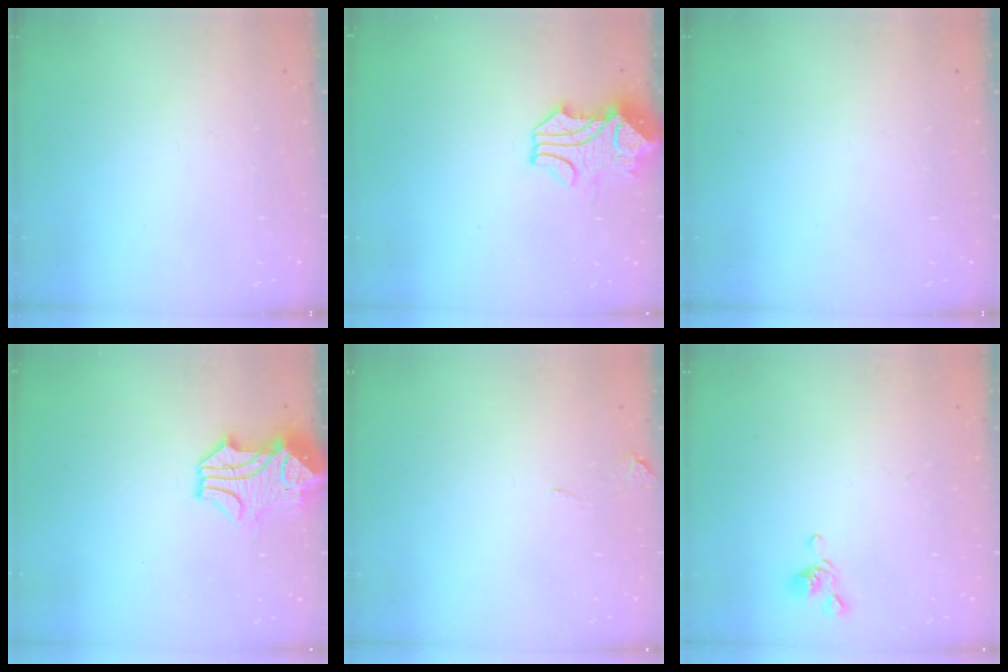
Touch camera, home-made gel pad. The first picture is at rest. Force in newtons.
{"total": 2.0, "press": 1.7, "slide": 1.1}
{"total": 0.0}
{"total": 1.0, "press": 0.2, "slide": 1.0}
{"total": 1.1, "press": 1.0, "slide": 0.3}
{"total": 2.7, "press": 2.6, "slide": 0.6}